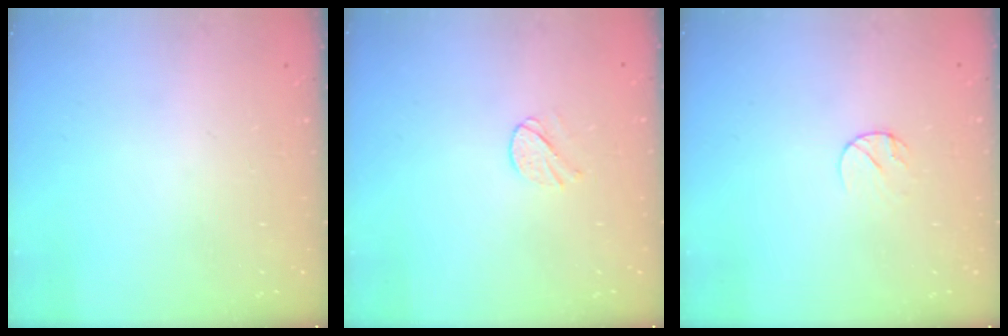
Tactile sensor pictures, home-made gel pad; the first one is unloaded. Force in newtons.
{"total": 3.7, "press": 3.7, "slide": 0.4}
{"total": 5.3, "press": 5.2, "slide": 0.6}